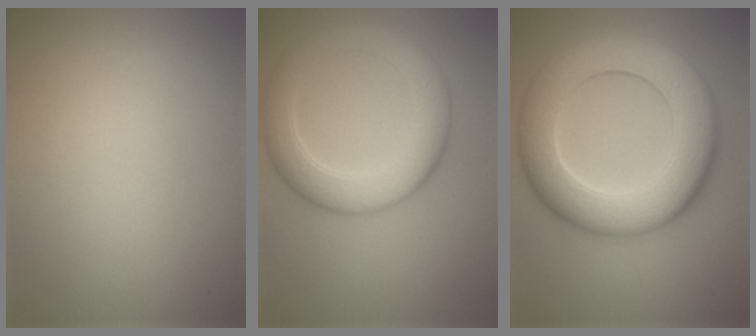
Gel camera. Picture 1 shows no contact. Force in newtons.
{"total": 6.0, "press": 5.9, "slide": 0.5}
{"total": 10.4, "press": 10.4, "slide": 0.3}